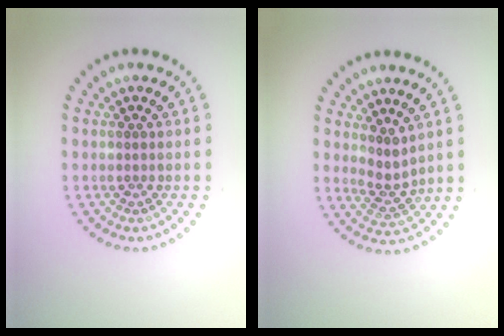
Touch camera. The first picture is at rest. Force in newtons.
{"total": 2.1, "press": 1.5, "slide": 1.5}